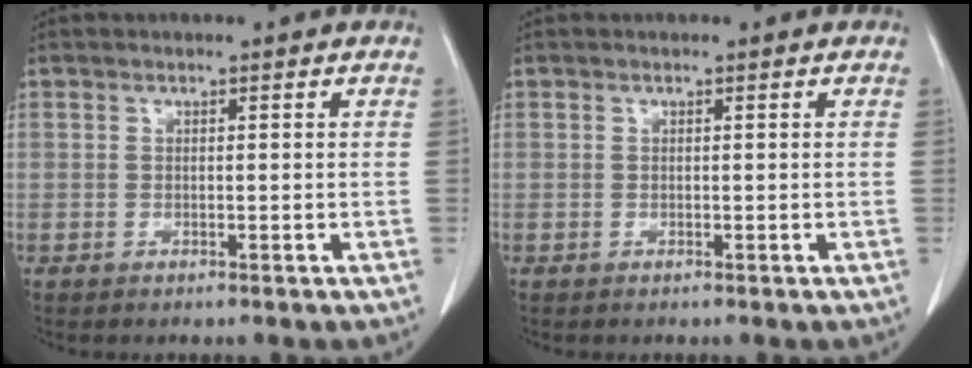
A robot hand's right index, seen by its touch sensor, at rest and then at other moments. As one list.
[{"total": 0.0}]